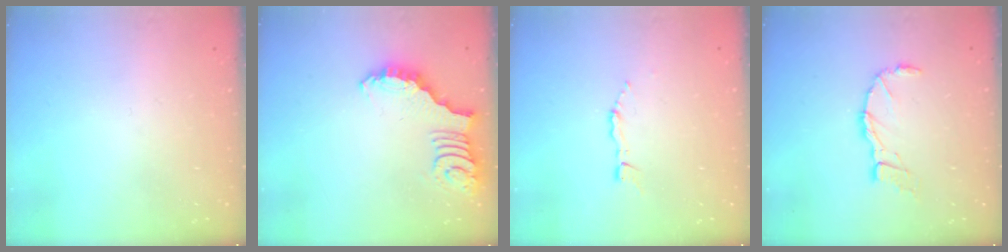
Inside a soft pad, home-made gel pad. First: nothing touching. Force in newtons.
{"total": 2.5, "press": 2.5, "slide": 0.5}
{"total": 2.2, "press": 2.2, "slide": 0.3}
{"total": 9.3, "press": 9.3, "slide": 1.0}